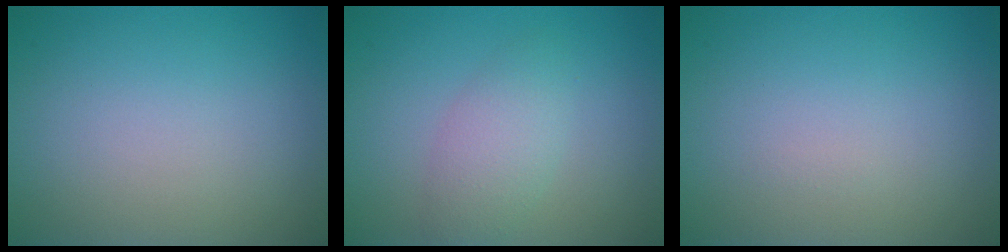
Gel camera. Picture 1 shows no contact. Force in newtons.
{"total": 2.7, "press": 2.7, "slide": 0.1}
{"total": 0.0}